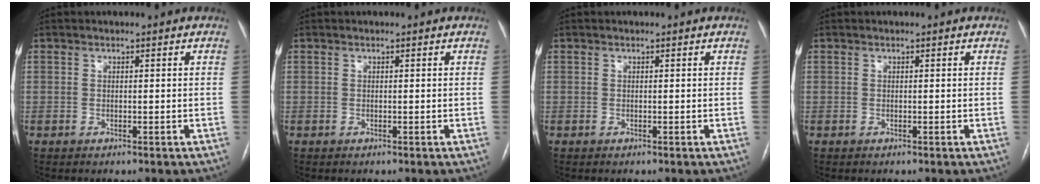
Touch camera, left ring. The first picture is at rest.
{"total": 0.0}
{"total": 0.0}
{"total": 0.0}